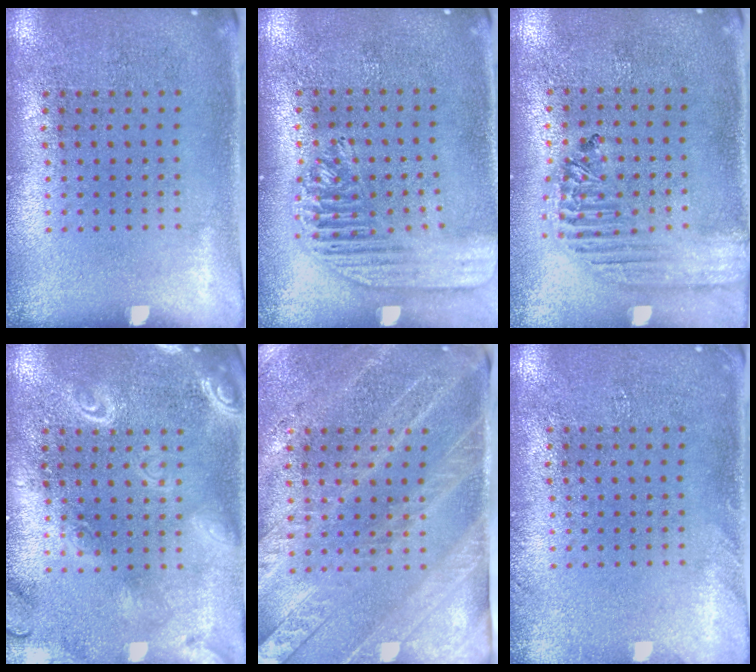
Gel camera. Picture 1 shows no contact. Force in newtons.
{"total": 1.8, "press": 1.7, "slide": 0.7}
{"total": 1.8, "press": 1.7, "slide": 0.7}
{"total": 2.5, "press": 2.5, "slide": 0.2}
{"total": 3.6, "press": 3.2, "slide": 1.6}
{"total": 1.1, "press": 1.1, "slide": 0.1}